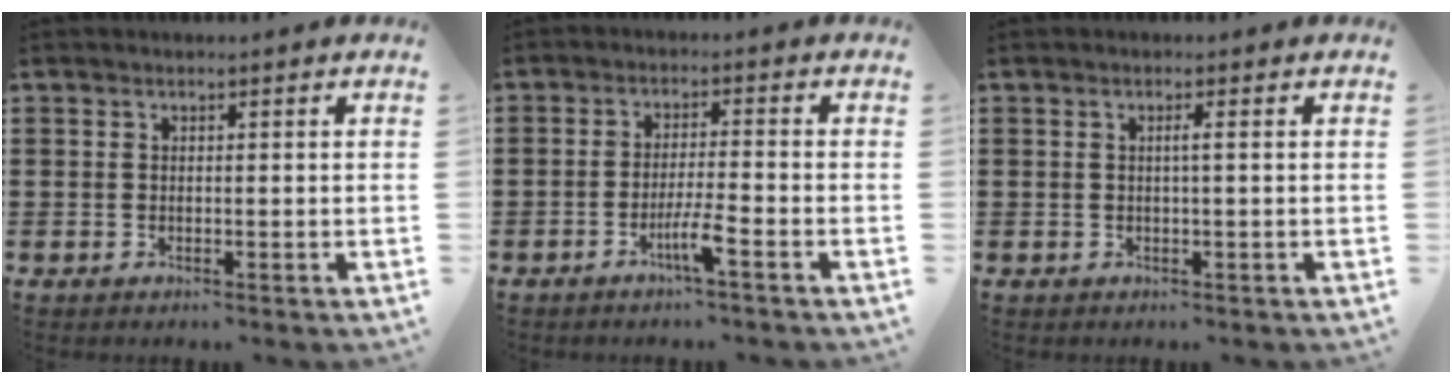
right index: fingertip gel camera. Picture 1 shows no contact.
{"total": 4.2, "force": [-2.4, -0.1, 3.5], "torque": [-0.064, -0.007, -0.045]}
{"total": 1.5, "force": [-0.1, -0.1, 1.5], "torque": [-0.026, -0.001, -0.004]}